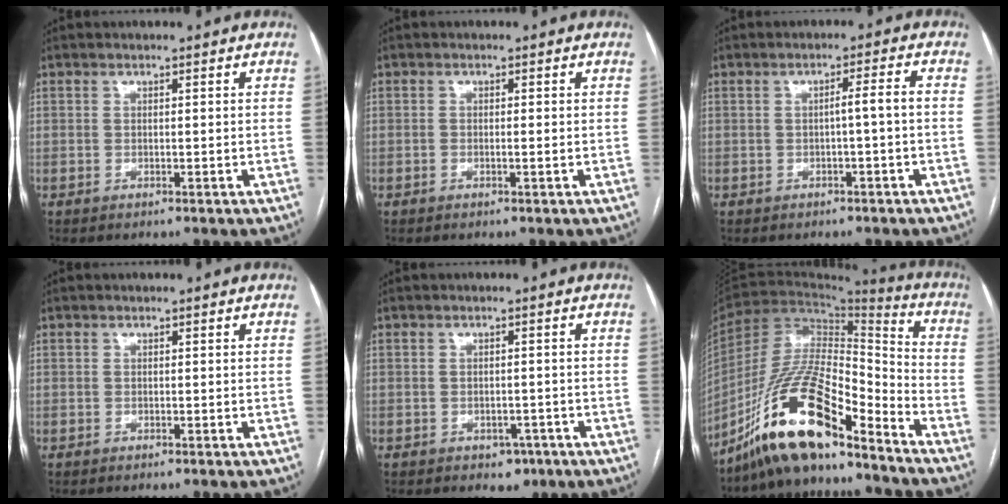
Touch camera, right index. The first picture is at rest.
{"total": 0.6, "force": [-0.2, 0.0, 0.6], "torque": [-0.012, 0.000, -0.003]}
{"total": 2.4, "force": [-0.7, -0.3, 2.3], "torque": [-0.032, 0.008, -0.009]}
{"total": 0.0}
{"total": 2.7, "force": [-1.5, 1.9, 1.1], "torque": [-0.005, 0.005, -0.012]}
{"total": 17.1, "force": [-12.7, 4.1, 10.7], "torque": [-0.195, 0.019, -0.230]}